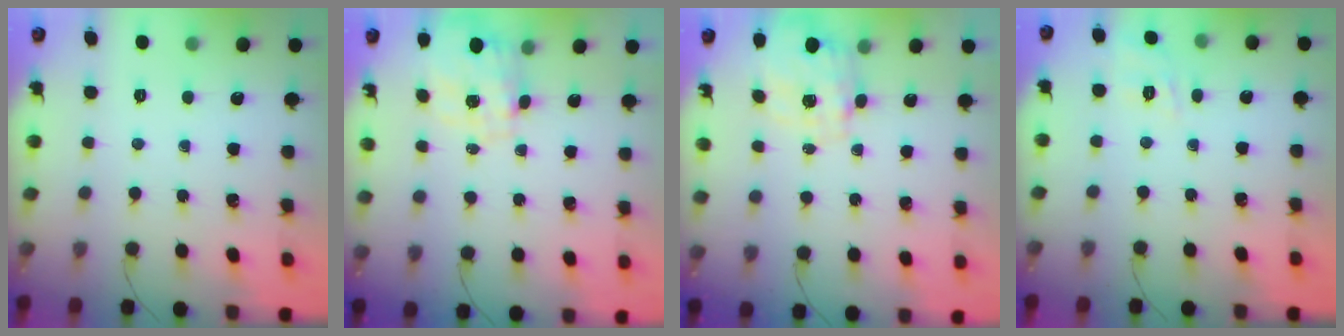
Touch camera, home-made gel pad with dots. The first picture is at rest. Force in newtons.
{"total": 8.3, "press": 8.2, "slide": 0.8}
{"total": 2.7, "press": 2.5, "slide": 1.0}
{"total": 2.4, "press": 1.4, "slide": 2.0}